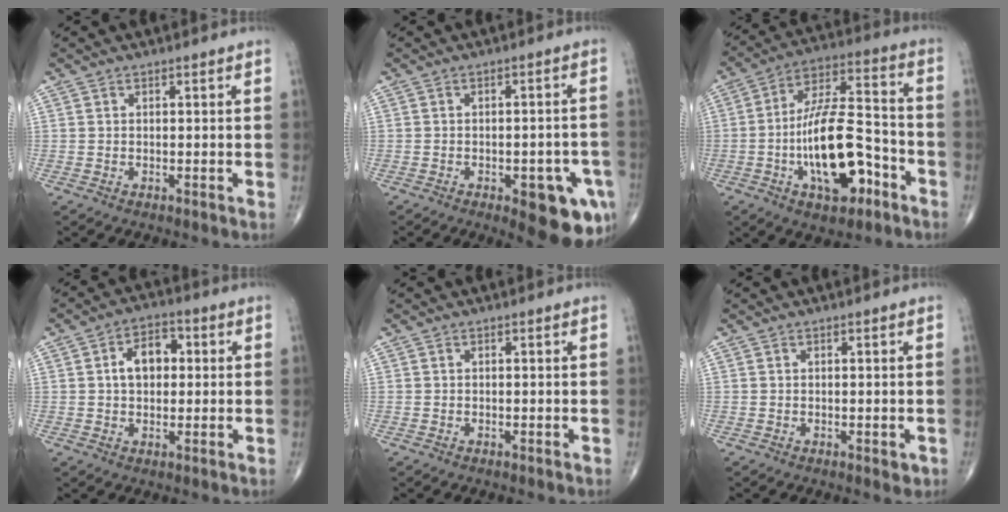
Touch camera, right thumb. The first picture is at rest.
{"total": 12.2, "force": [-5.2, 4.8, 9.9], "torque": [-0.089, 0.016, -0.054]}
{"total": 20.2, "force": [-6.6, 8.3, 17.2], "torque": [-0.304, 0.043, -0.110]}
{"total": 7.3, "force": [1.0, 4.9, 5.3], "torque": [-0.070, 0.017, 0.009]}
{"total": 0.0}
{"total": 1.3, "force": [-0.3, 0.7, 1.0], "torque": [-0.007, -0.002, -0.002]}